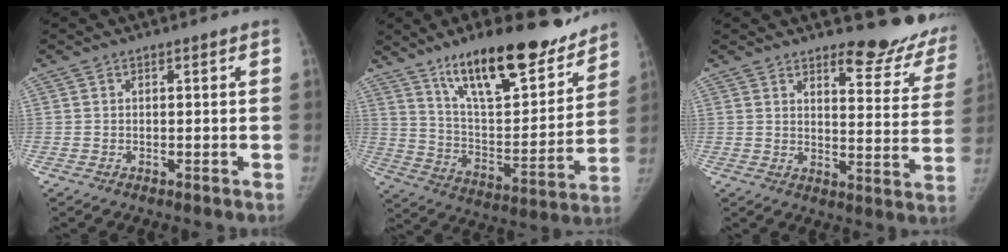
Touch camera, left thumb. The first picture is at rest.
{"total": 25.5, "force": [18.1, 8.7, 15.7], "torque": [-0.196, -0.083, 0.290]}
{"total": 14.5, "force": [12.2, 4.7, 6.1], "torque": [-0.023, -0.103, 0.134]}